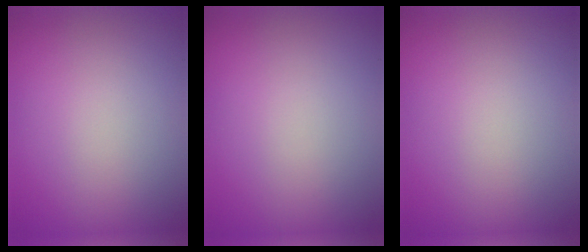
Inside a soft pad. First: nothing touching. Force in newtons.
{"total": 0.0}
{"total": 0.0}